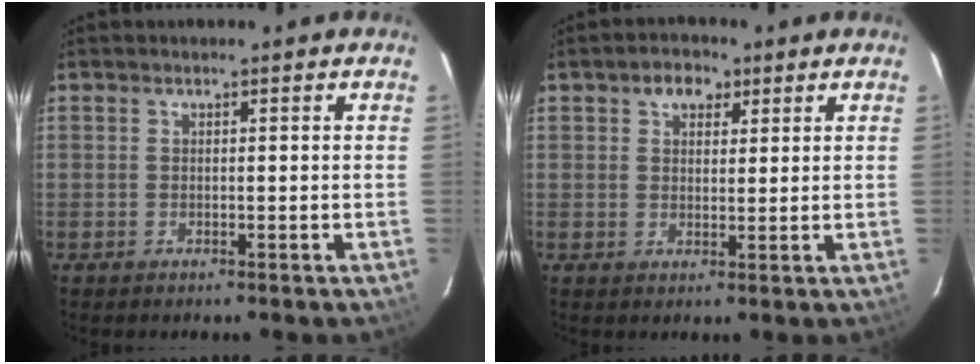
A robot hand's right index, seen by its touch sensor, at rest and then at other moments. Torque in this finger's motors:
{"motor_torque": [0.04, 0.05, 0.21, 0.03]}